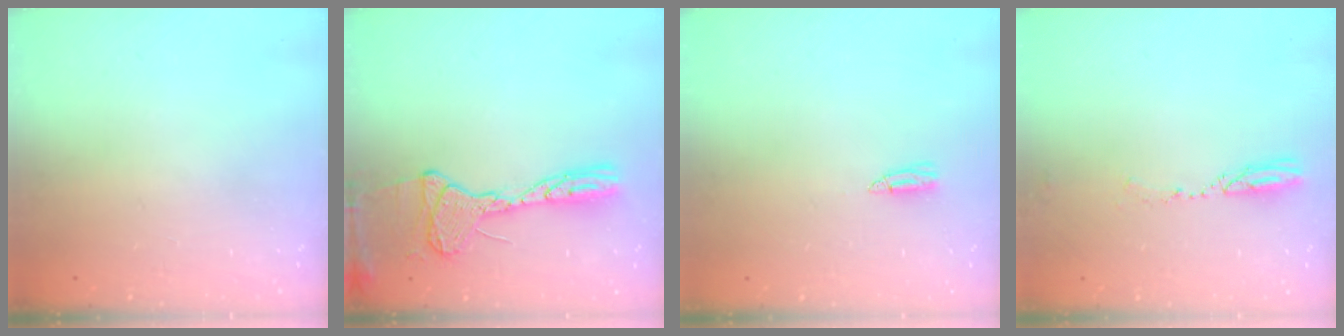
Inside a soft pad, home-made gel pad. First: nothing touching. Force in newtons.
{"total": 14.3, "press": 14.3, "slide": 0.8}
{"total": 4.8, "press": 4.3, "slide": 2.0}
{"total": 3.9, "press": 3.8, "slide": 0.5}